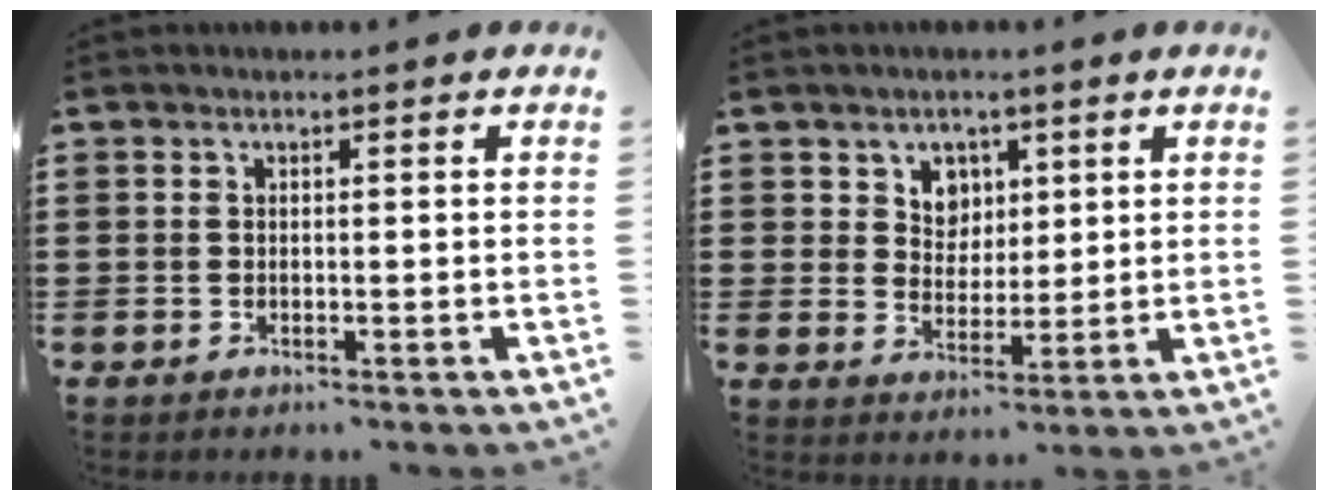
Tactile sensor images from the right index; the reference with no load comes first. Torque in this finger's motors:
{"motor_torque": [0.07, 0.06, 0.07, 0.03]}